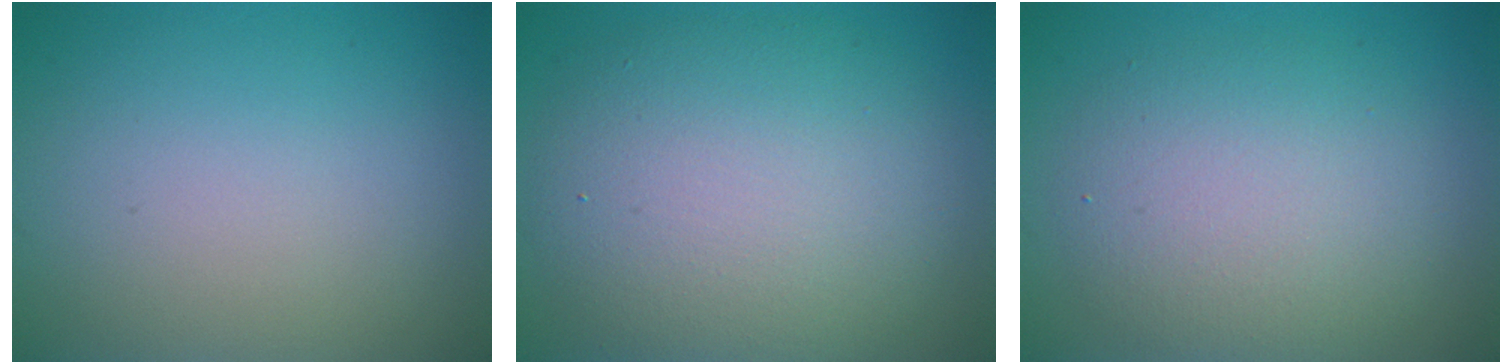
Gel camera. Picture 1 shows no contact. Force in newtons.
{"total": 8.8, "press": 8.8, "slide": 0.6}
{"total": 5.3, "press": 5.3, "slide": 0.1}